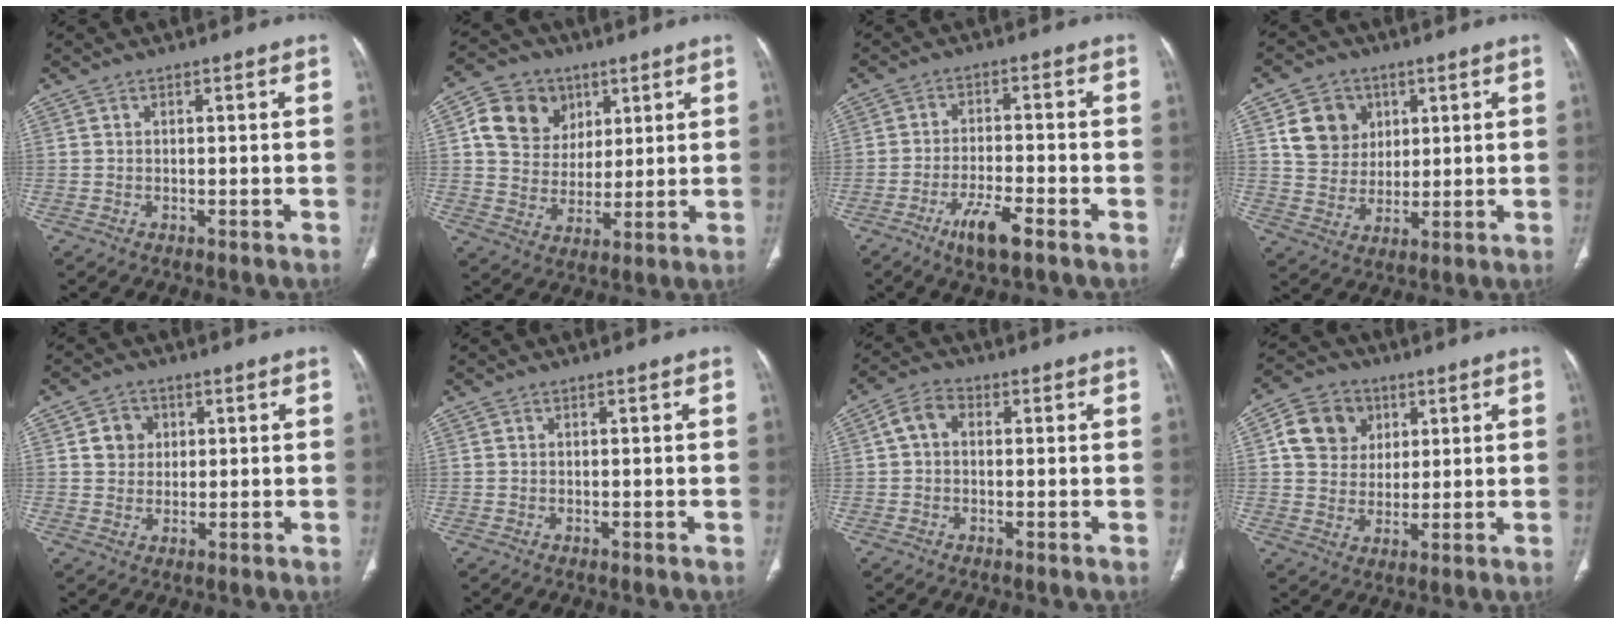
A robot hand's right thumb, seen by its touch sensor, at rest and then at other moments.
{"total": 12.4, "force": [4.7, 10.4, 4.7], "torque": [-0.051, -0.007, 0.085]}
{"total": 7.2, "force": [-4.3, 1.7, 5.6], "torque": [-0.107, 0.013, -0.074]}
{"total": 9.7, "force": [3.6, 8.4, 3.4], "torque": [-0.026, -0.009, 0.069]}
{"total": 4.7, "force": [1.3, 4.2, 1.6], "torque": [-0.002, 0.000, 0.019]}
{"total": 0.0}
{"total": 4.4, "force": [0.4, 3.2, 3.0], "torque": [-0.050, 0.016, -0.001]}
{"total": 10.3, "force": [3.3, 8.8, 4.1], "torque": [-0.049, -0.005, 0.055]}